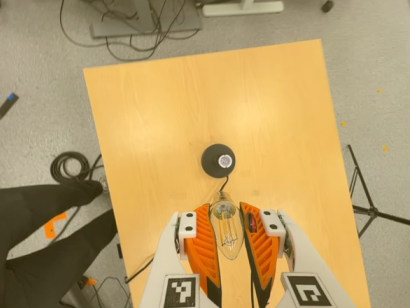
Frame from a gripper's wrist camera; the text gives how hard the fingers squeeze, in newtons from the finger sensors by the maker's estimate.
{"total": 21.4, "left": 24.4, "right": 18.5}